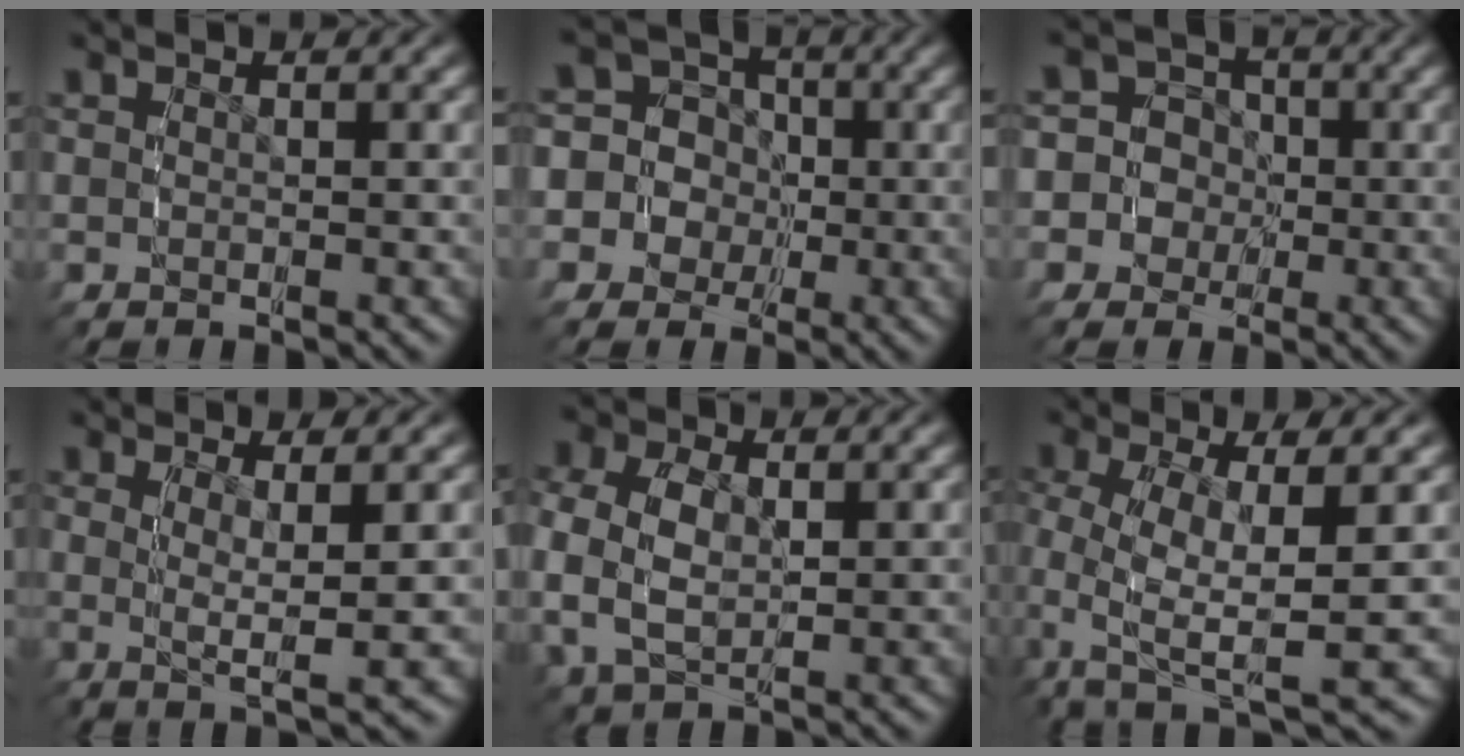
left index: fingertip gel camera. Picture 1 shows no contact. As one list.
[{"total": 13.4, "force": [-1.5, 12.8, 3.8], "torque": [-0.125, -0.035, -0.043]}, {"total": 10.7, "force": [-1.6, 10.3, 2.6], "torque": [-0.087, -0.026, -0.043]}, {"total": 5.5, "force": [-0.2, 1.4, 5.4], "torque": [-0.083, -0.012, 0.003]}, {"total": 6.0, "force": [0.4, 4.8, 3.6], "torque": [-0.099, -0.008, 0.009]}, {"total": 9.8, "force": [-1.4, 6.2, 7.5], "torque": [-0.164, -0.038, -0.005]}]